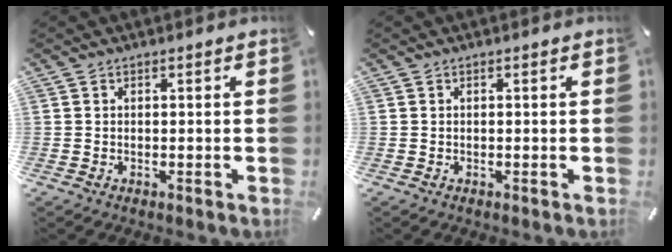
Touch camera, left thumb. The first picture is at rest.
{"total": 0.0}